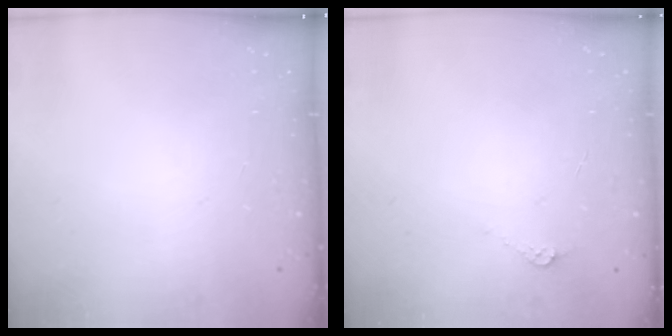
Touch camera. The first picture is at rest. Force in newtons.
{"total": 4.8, "press": 4.8, "slide": 0.6}